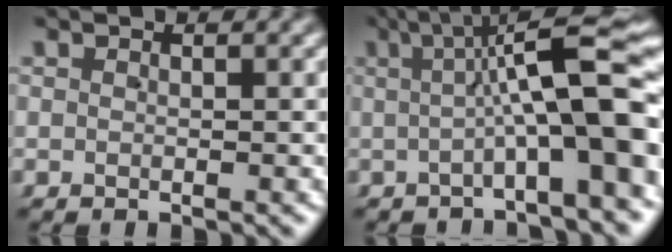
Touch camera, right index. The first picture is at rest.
{"total": 8.7, "force": [0.5, 1.5, 8.5], "torque": [-0.097, 0.023, -0.001]}